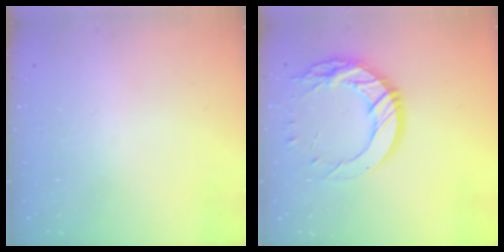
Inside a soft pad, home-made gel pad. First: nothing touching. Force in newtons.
{"total": 16.8, "press": 16.8, "slide": 1.2}